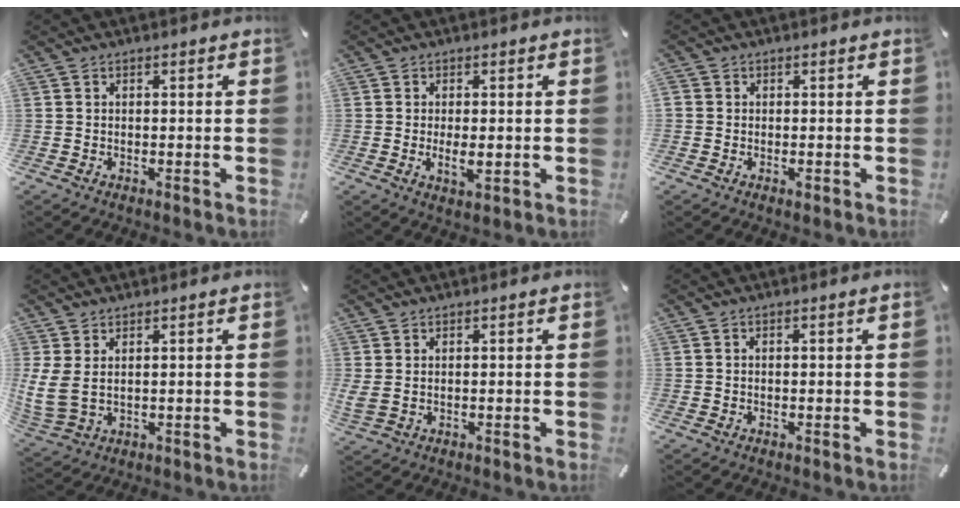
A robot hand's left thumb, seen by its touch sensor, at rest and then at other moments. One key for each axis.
{"total": 4.4, "fx": -0.4, "fy": 1.5, "fz": 4.1, "tx": -0.068, "ty": -0.004, "tz": -0.008}
{"total": 1.1, "fx": -0.4, "fy": 0.9, "fz": 0.4, "tx": -0.006, "ty": 0.001, "tz": -0.008}
{"total": 6.1, "fx": 2.2, "fy": 3.2, "fz": 4.7, "tx": -0.115, "ty": -0.013, "tz": 0.042}
{"total": 2.5, "fx": 0.9, "fy": 0.6, "fz": 2.2, "tx": -0.051, "ty": -0.005, "tz": 0.017}
{"total": 0.9, "fx": 0.1, "fy": -0.1, "fz": 0.9, "tx": -0.014, "ty": -0.003, "tz": 0.001}